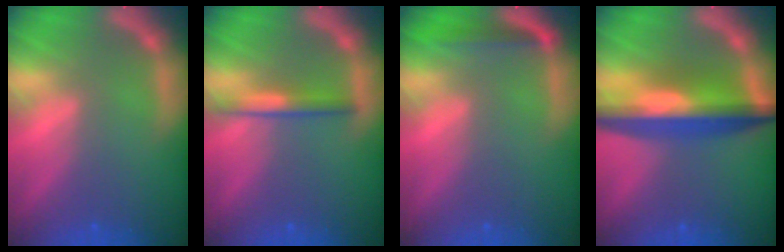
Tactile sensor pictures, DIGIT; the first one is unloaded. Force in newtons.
{"total": 2.5}
{"total": 2.5}
{"total": 9.0}